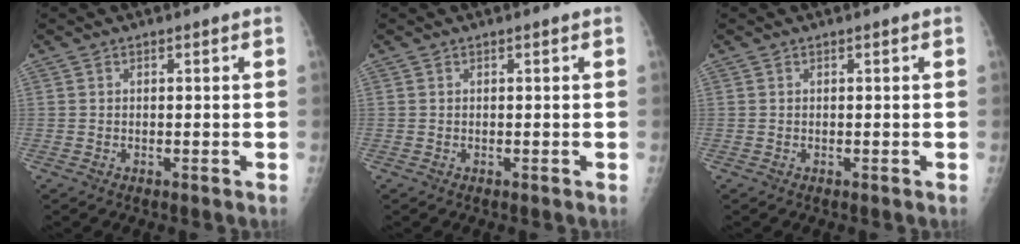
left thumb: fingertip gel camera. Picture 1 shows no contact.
{"total": 0.0}
{"total": 0.0}